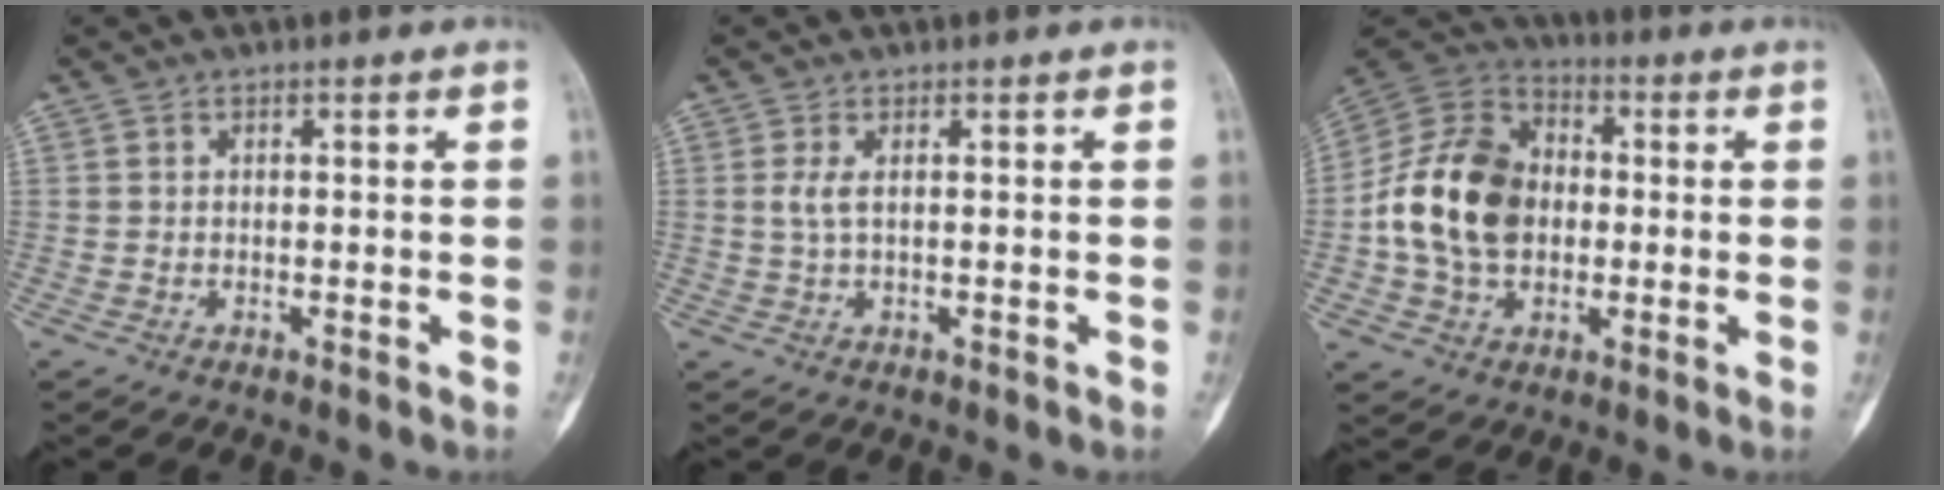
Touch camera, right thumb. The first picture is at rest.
{"total": 2.4, "force": [0.5, 0.8, 2.2], "torque": [-0.058, 0.003, 0.018]}
{"total": 17.2, "force": [-0.7, 12.7, 11.6], "torque": [-0.194, 0.024, -0.019]}